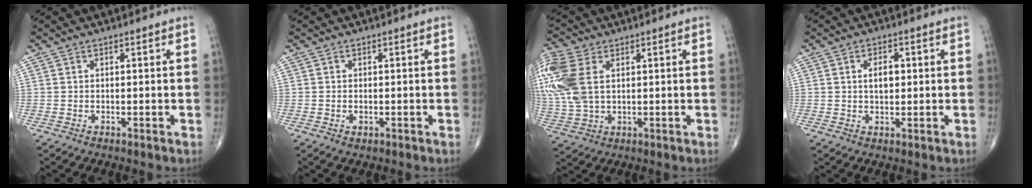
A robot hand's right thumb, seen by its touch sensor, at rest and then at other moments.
{"total": 1.3, "force": [-0.4, 0.9, 0.9], "torque": [-0.014, 0.001, -0.003]}
{"total": 15.5, "force": [4.0, 9.5, 11.5], "torque": [-0.302, 0.002, 0.082]}
{"total": 4.0, "force": [0.6, 2.3, 3.2], "torque": [-0.048, 0.000, 0.011]}